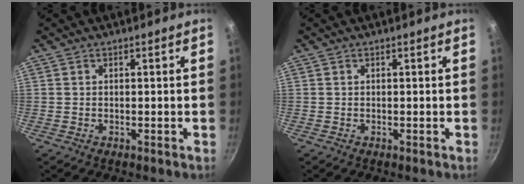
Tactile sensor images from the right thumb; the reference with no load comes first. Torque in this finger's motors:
{"motor_torque": [0.00, 0.00, 0.00, 0.00, 0.00]}